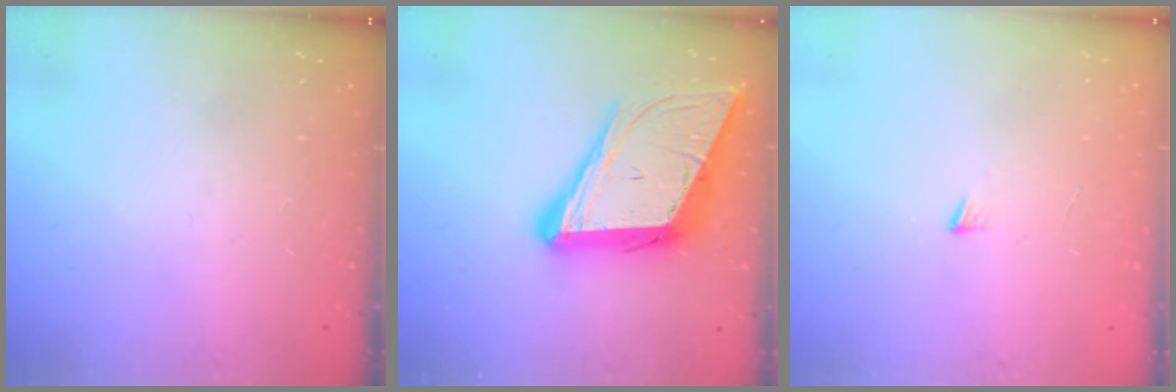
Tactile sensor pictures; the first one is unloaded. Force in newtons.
{"total": 17.7, "press": 17.2, "slide": 4.0}
{"total": 3.0, "press": 3.0, "slide": 0.3}